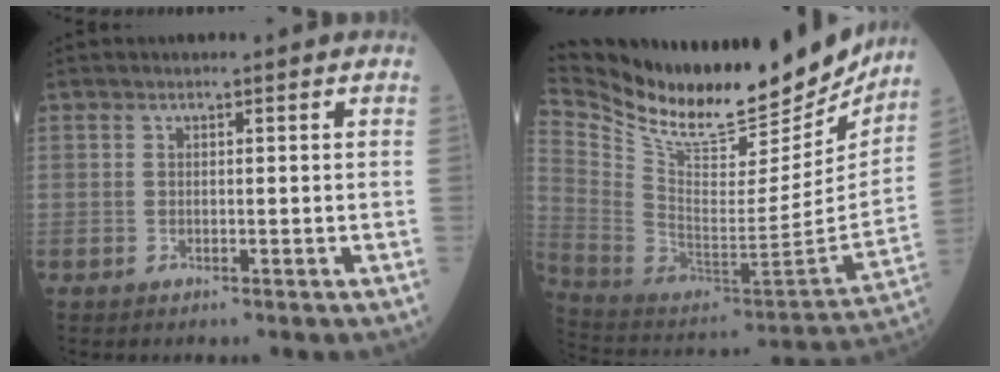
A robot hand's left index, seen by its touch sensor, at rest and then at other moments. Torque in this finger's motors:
{"motor_torque": [0.94, -1.20, 0.08, 0.03]}